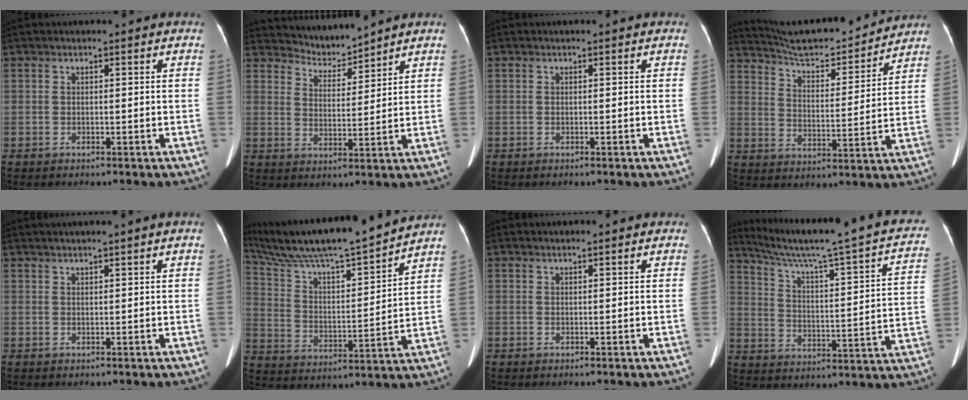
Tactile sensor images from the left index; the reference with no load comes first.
{"total": 4.8, "force": [4.7, 0.0, -0.7], "torque": [0.010, 0.002, 0.090]}
{"total": 0.0}
{"total": 15.7, "force": [14.9, 1.9, 4.5], "torque": [-0.076, -0.004, 0.229]}
{"total": 3.1, "force": [2.4, -0.9, 1.7], "torque": [-0.024, 0.017, 0.045]}
{"total": 19.4, "force": [17.2, 0.1, 9.0], "torque": [-0.164, 0.009, 0.290]}
{"total": 1.1, "force": [1.0, 0.1, 0.4], "torque": [-0.008, 0.016, 0.020]}
{"total": 24.6, "force": [20.3, 1.1, 13.9], "torque": [-0.212, -0.031, 0.267]}